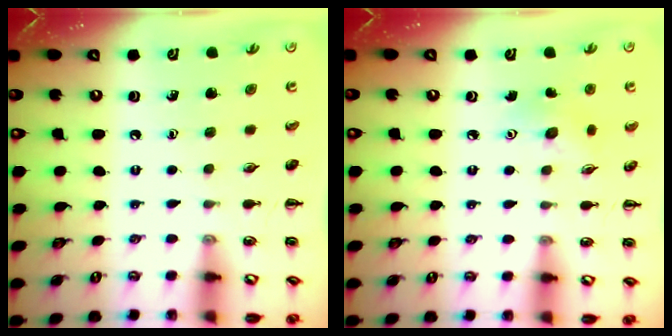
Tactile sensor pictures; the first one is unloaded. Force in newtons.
{"total": 3.3, "press": 3.2, "slide": 0.9}